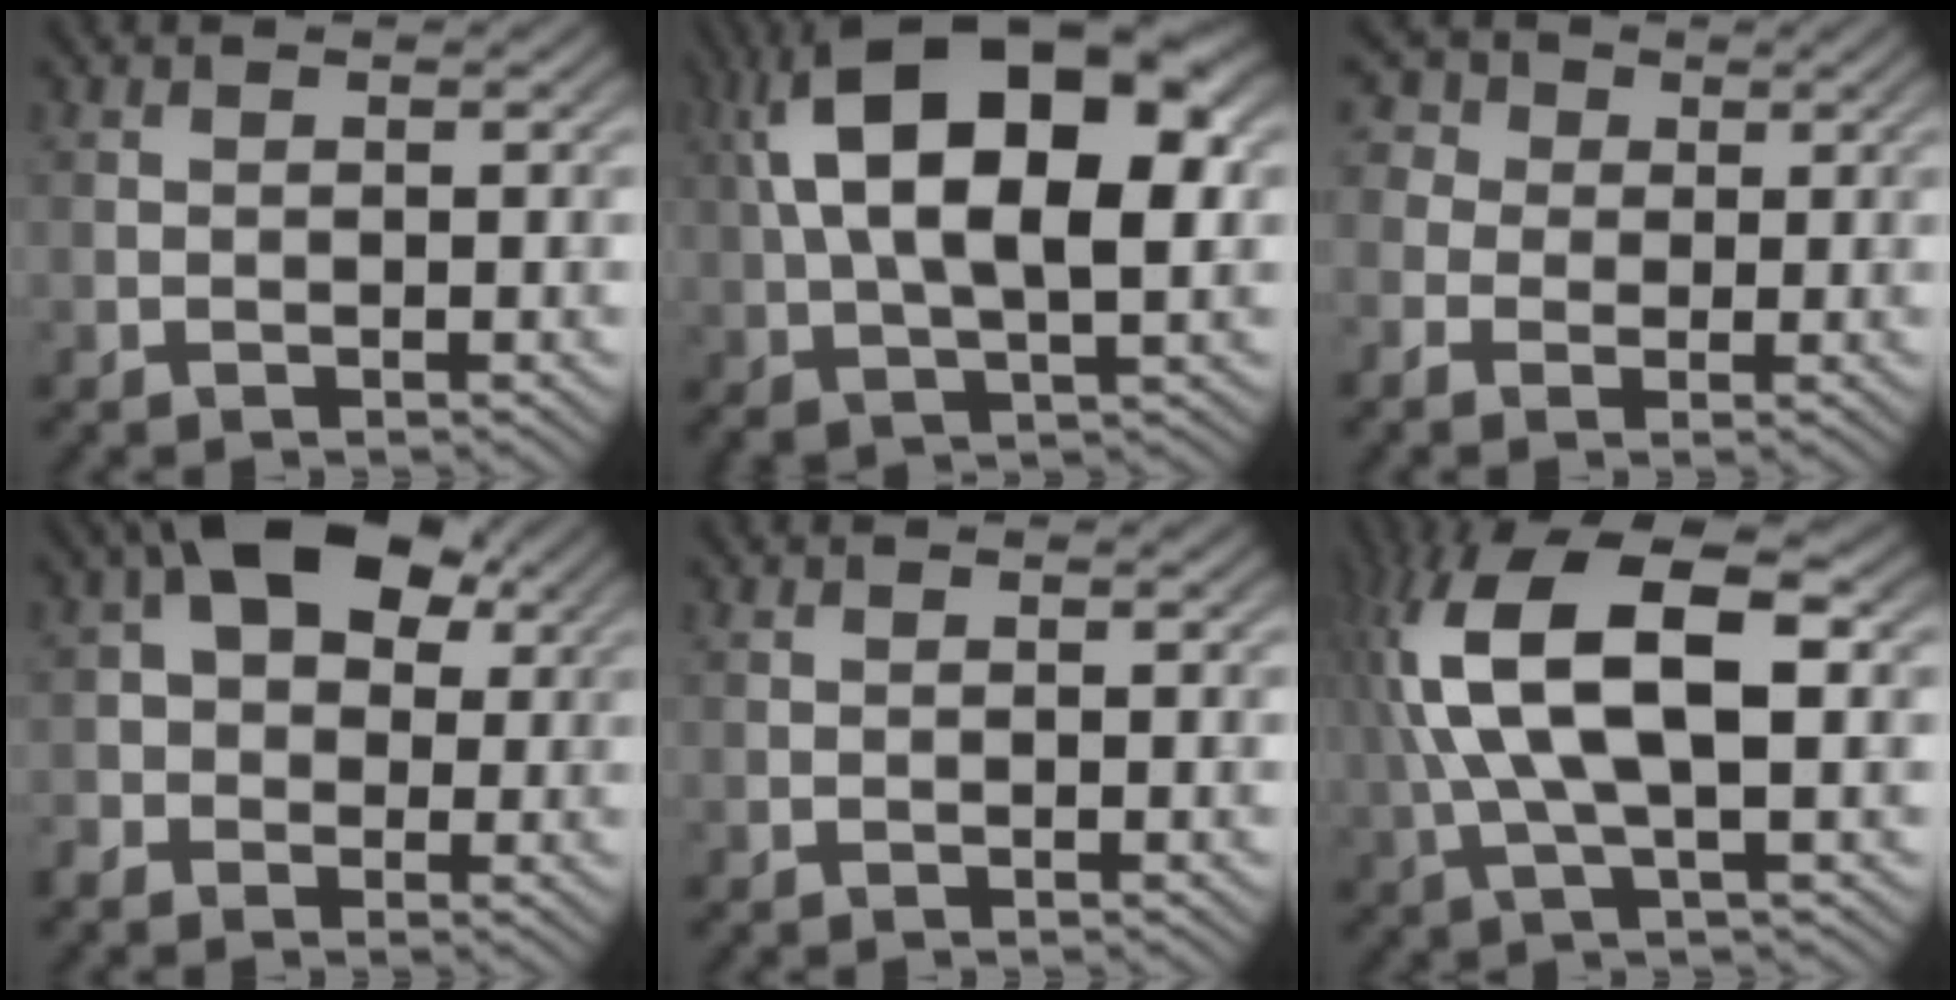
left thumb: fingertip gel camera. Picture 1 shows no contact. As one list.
[{"total": 16.6, "force": [3.6, 7.9, 14.1], "torque": [-0.243, 0.023, 0.051]}, {"total": 4.7, "force": [0.8, 4.1, 2.2], "torque": [-0.082, 0.014, 0.008]}, {"total": 9.2, "force": [1.2, 7.0, 5.9], "torque": [-0.103, 0.021, -0.004]}, {"total": 0.0}, {"total": 13.3, "force": [2.4, 5.2, 12.0], "torque": [-0.265, 0.013, 0.045]}]